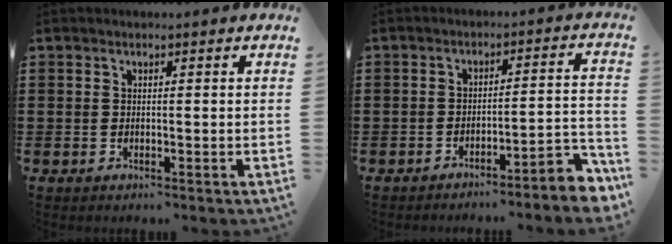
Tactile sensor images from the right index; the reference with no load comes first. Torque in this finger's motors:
{"motor_torque": [0.49, -0.40, -0.02, -0.05]}